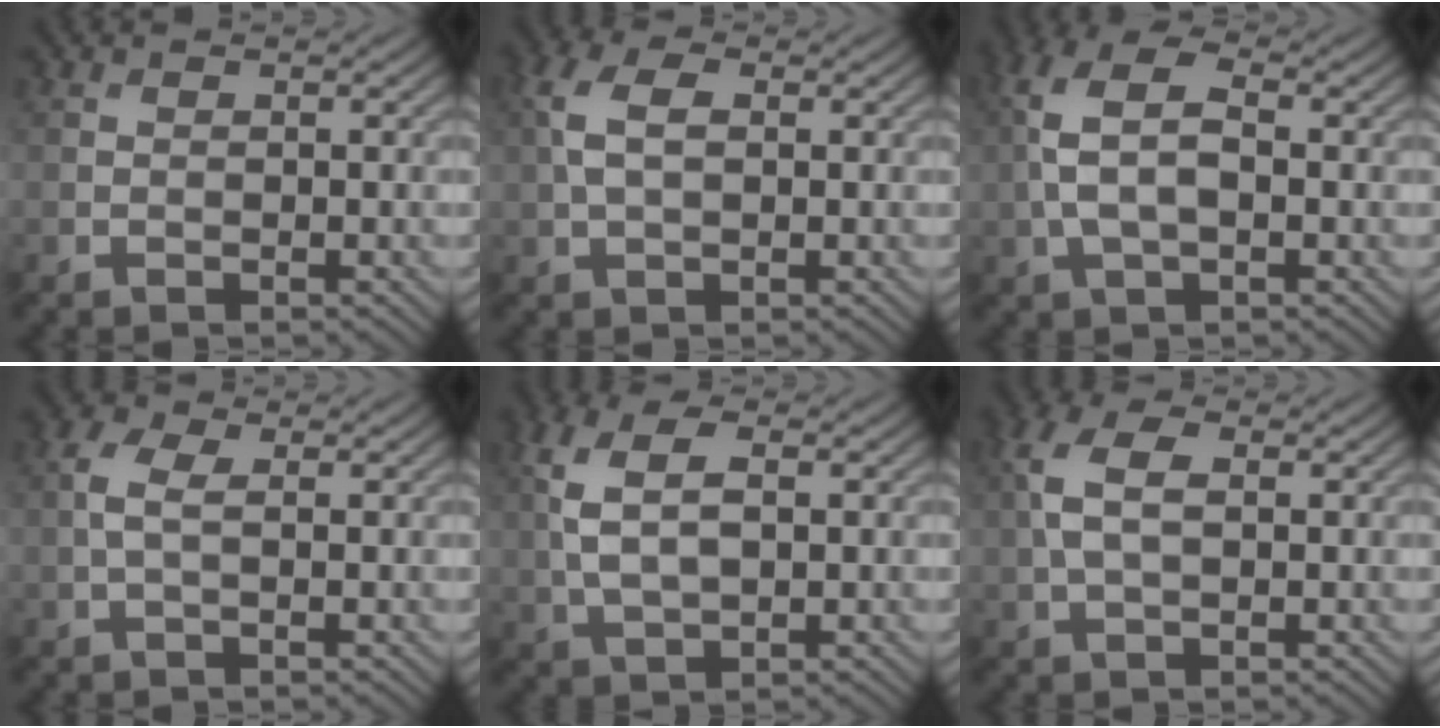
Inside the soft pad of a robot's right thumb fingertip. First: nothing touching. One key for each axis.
{"total": 4.7, "fx": 0.8, "fy": 2.6, "fz": 3.8, "tx": -0.097, "ty": 0.008, "tz": 0.013}
{"total": 7.3, "fx": 0.1, "fy": 3.8, "fz": 6.2, "tx": -0.150, "ty": 0.013, "tz": -0.006}
{"total": 2.7, "fx": 0.2, "fy": 1.3, "fz": 2.4, "tx": -0.061, "ty": 0.005, "tz": -0.002}
{"total": 7.1, "fx": 1.1, "fy": 3.8, "fz": 5.9, "tx": -0.143, "ty": 0.008, "tz": 0.019}
{"total": 5.5, "fx": 0.9, "fy": 3.0, "fz": 4.6, "tx": -0.116, "ty": 0.011, "tz": 0.013}